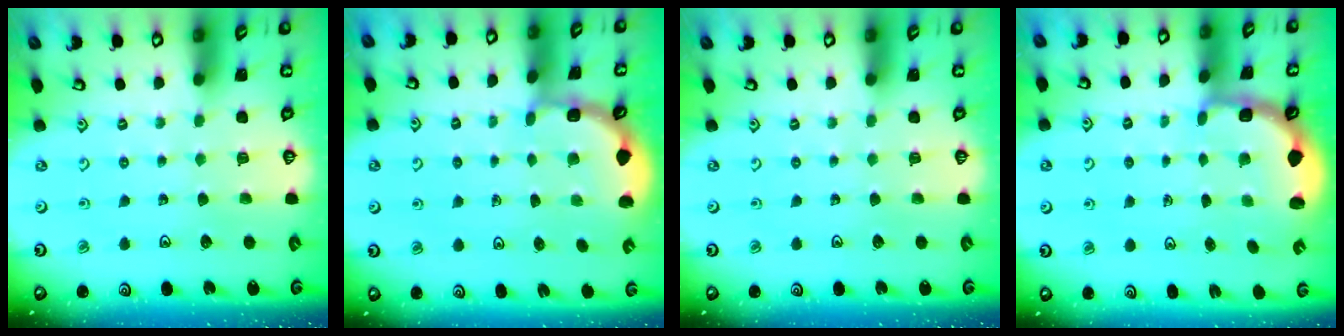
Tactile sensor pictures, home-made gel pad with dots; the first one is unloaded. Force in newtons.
{"total": 1.9, "press": 1.9, "slide": 0.3}
{"total": 0.0}
{"total": 2.6, "press": 2.3, "slide": 1.3}